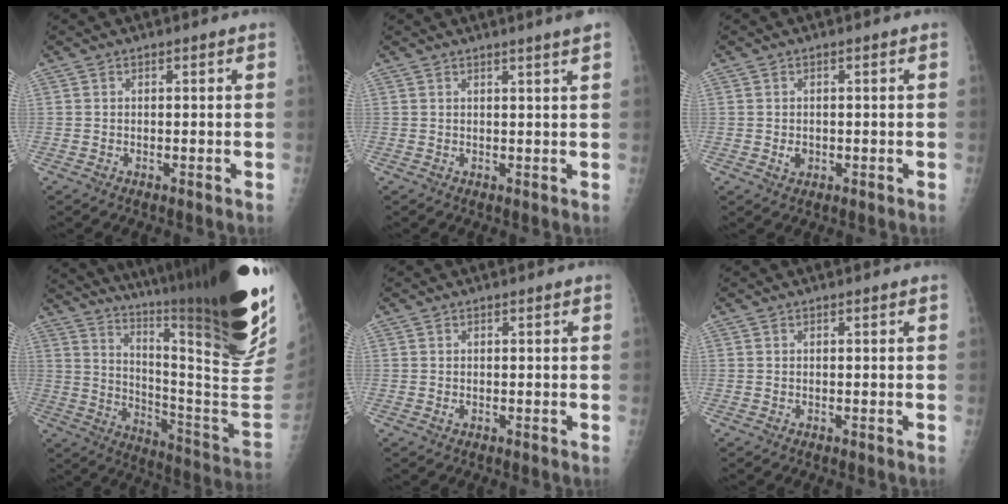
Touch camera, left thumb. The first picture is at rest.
{"total": 3.2, "force": [2.4, -0.7, 2.0], "torque": [-0.024, -0.009, 0.031]}
{"total": 1.7, "force": [-0.2, 1.3, 1.0], "torque": [-0.010, 0.000, 0.002]}
{"total": 35.7, "force": [23.5, 4.8, 26.5], "torque": [-0.328, -0.121, 0.344]}
{"total": 0.9, "force": [0.2, 0.4, 0.7], "torque": [-0.011, 0.004, 0.006]}
{"total": 0.0}